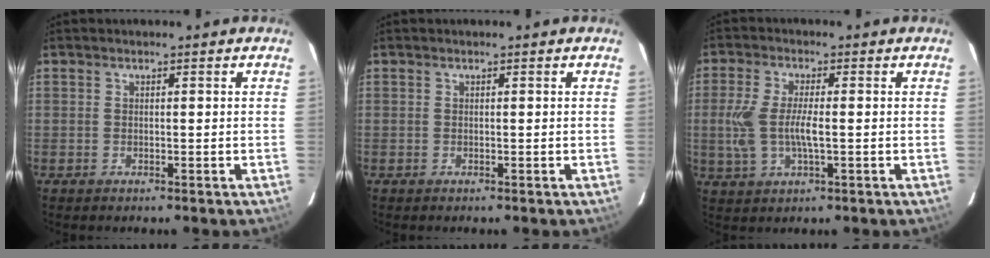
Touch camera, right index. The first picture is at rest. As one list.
[{"total": 0.0}, {"total": 8.0, "force": [-0.7, 2.7, 7.5], "torque": [-0.160, -0.004, -0.011]}]